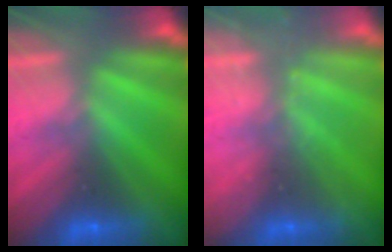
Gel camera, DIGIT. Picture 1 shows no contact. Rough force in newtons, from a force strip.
{"total": 1.8}